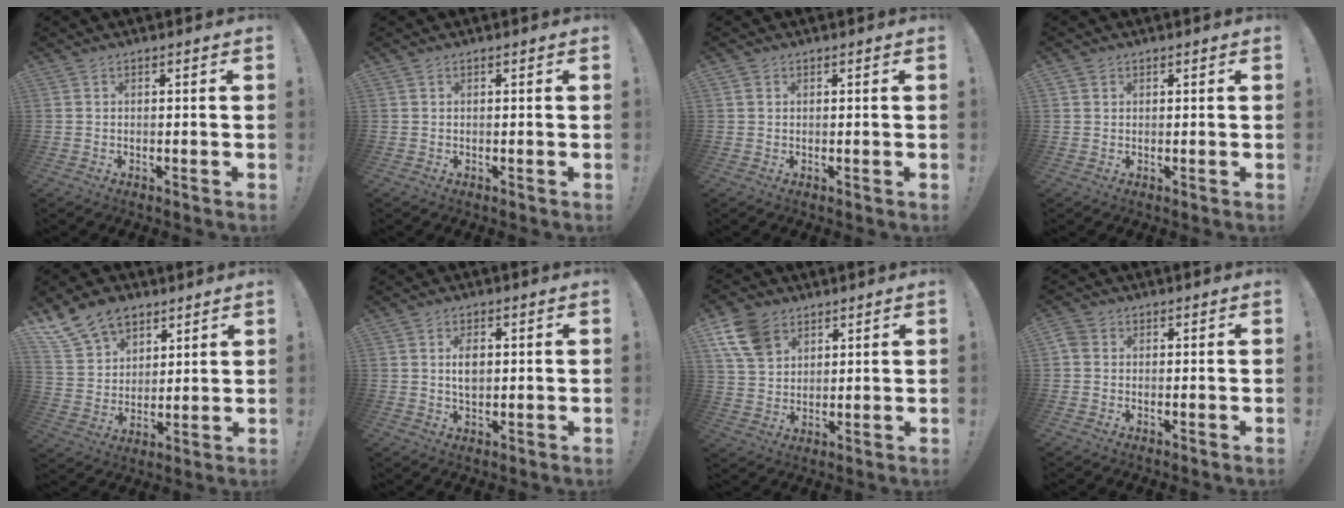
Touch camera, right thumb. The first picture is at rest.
{"total": 0.0}
{"total": 0.8, "force": [0.4, 0.7, 0.2], "torque": [0.005, -0.001, 0.006]}
{"total": 1.3, "force": [0.8, 0.9, 0.3], "torque": [-0.005, 0.002, 0.016]}
{"total": 13.6, "force": [9.2, 8.9, 4.6], "torque": [-0.082, -0.057, 0.180]}
{"total": 4.4, "force": [0.6, 2.6, 3.4], "torque": [-0.056, -0.002, 0.004]}
{"total": 11.8, "force": [6.6, 8.1, 5.5], "torque": [-0.102, -0.025, 0.132]}
{"total": 2.6, "force": [0.1, 2.3, 1.2], "torque": [-0.026, 0.008, 0.006]}